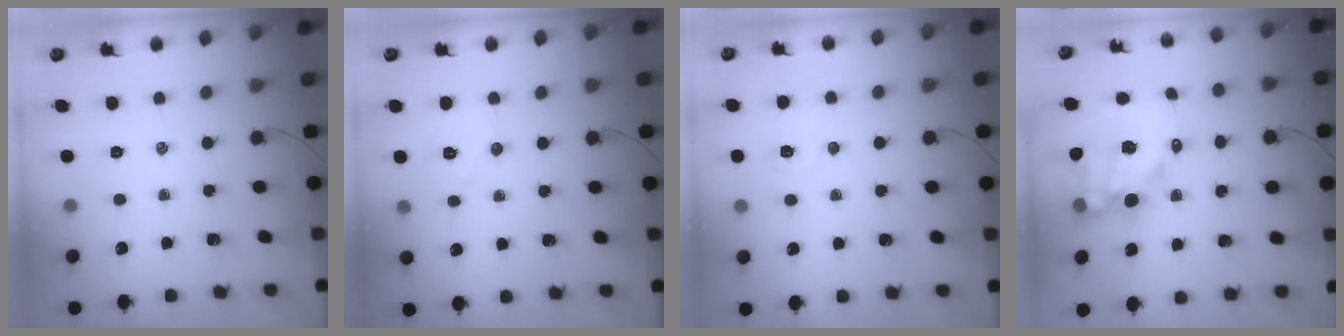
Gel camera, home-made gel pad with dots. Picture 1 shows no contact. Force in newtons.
{"total": 6.8, "press": 6.8, "slide": 0.9}
{"total": 5.0, "press": 4.9, "slide": 1.0}
{"total": 13.3, "press": 12.8, "slide": 3.4}